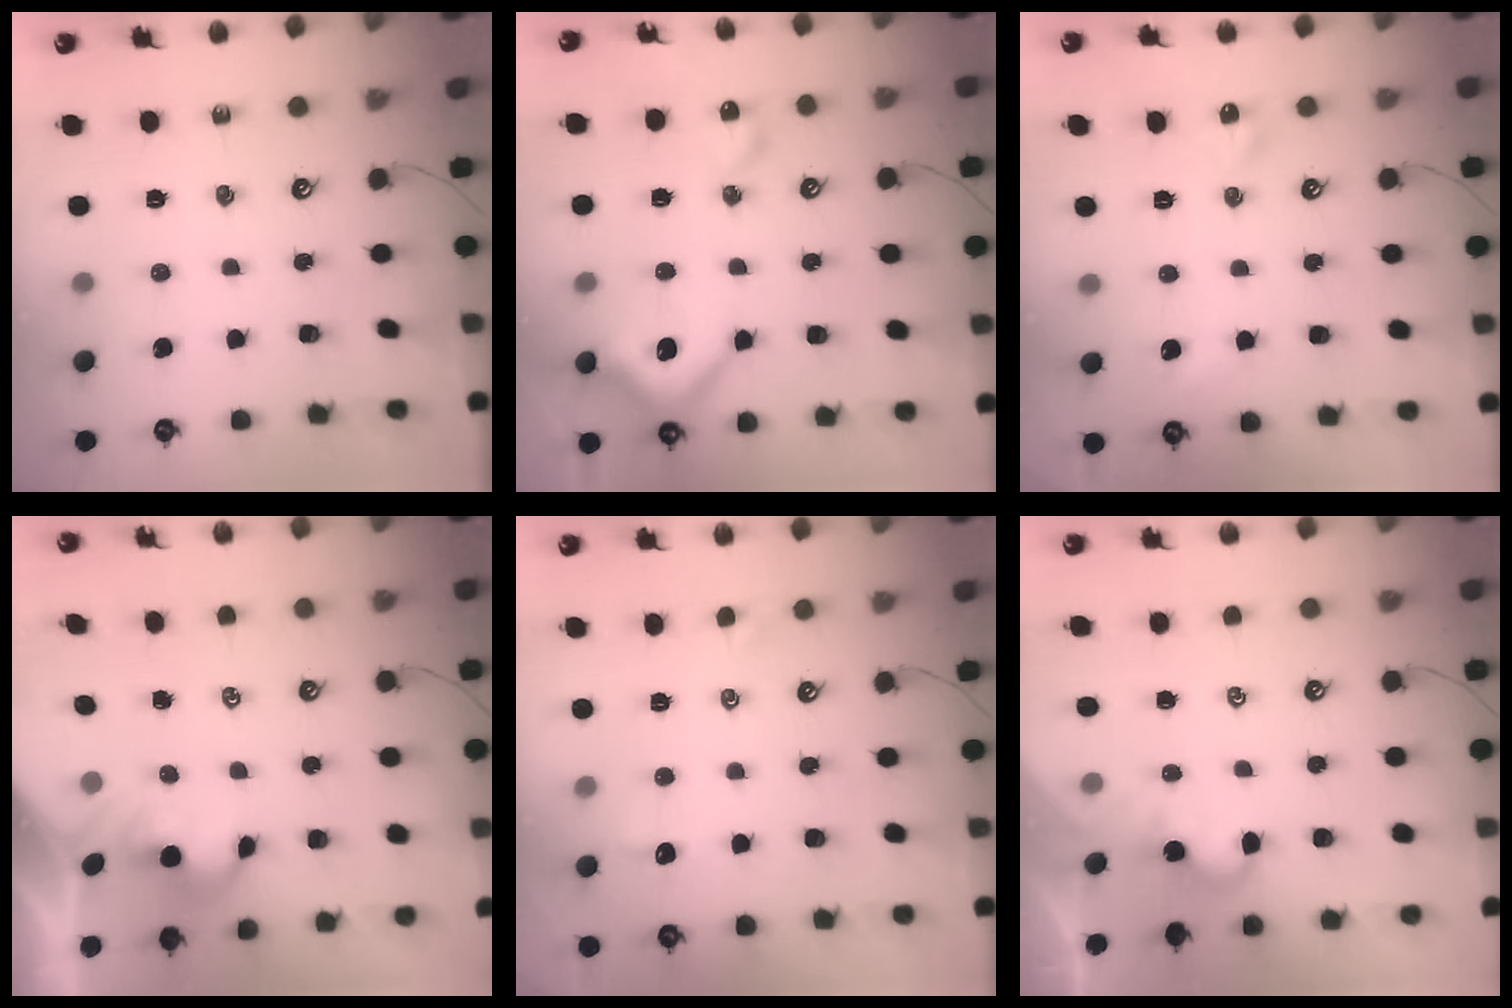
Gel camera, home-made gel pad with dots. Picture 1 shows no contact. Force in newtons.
{"total": 14.4, "press": 14.3, "slide": 1.7}
{"total": 3.7, "press": 3.6, "slide": 0.6}
{"total": 2.0, "press": 1.9, "slide": 0.5}
{"total": 0.6, "press": 0.2, "slide": 0.6}
{"total": 1.2, "press": 1.2, "slide": 0.2}